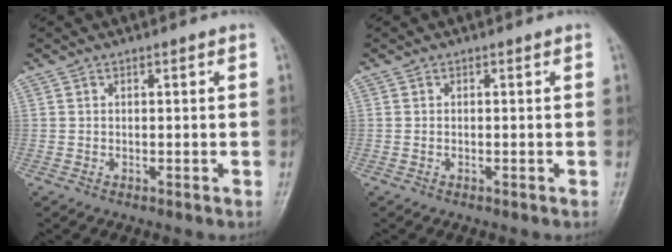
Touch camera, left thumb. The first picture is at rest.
{"total": 0.0}